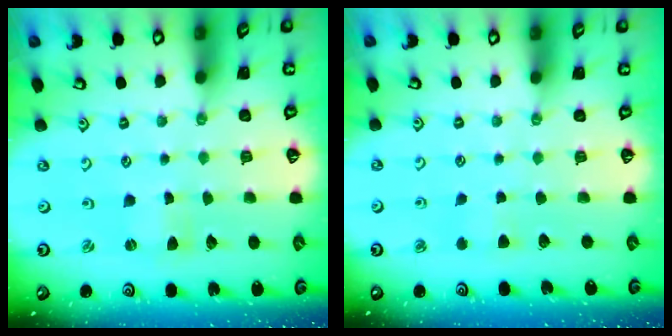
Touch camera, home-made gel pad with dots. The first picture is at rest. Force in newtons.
{"total": 3.5, "press": 3.5, "slide": 0.6}